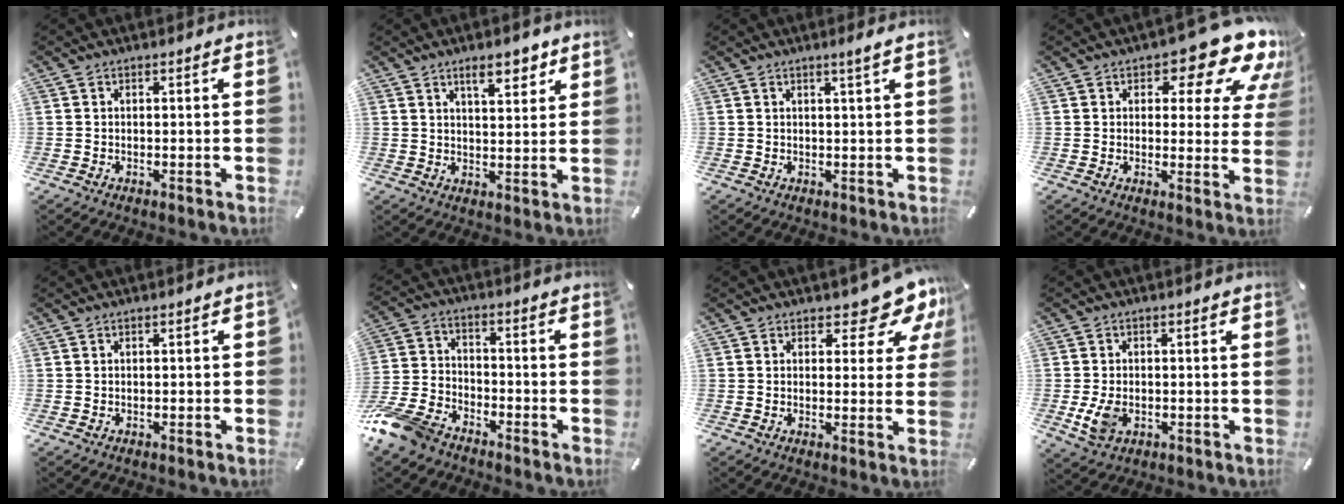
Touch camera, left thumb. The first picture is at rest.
{"total": 7.0, "force": [4.5, 3.0, 4.5], "torque": [-0.050, -0.020, 0.072]}
{"total": 1.9, "force": [1.0, -0.1, 1.6], "torque": [-0.031, -0.001, 0.017]}
{"total": 14.1, "force": [8.7, 6.1, 9.3], "torque": [-0.113, -0.058, 0.141]}
{"total": 0.5, "force": [-0.3, 0.4, 0.2], "torque": [-0.004, 0.002, -0.006]}
{"total": 12.0, "force": [-9.5, 5.6, 4.8], "torque": [-0.105, 0.048, -0.186]}
{"total": 8.6, "force": [6.0, 3.9, 4.8], "torque": [-0.046, -0.045, 0.098]}
{"total": 5.2, "force": [-1.2, 3.7, 3.5], "torque": [-0.083, -0.008, -0.026]}